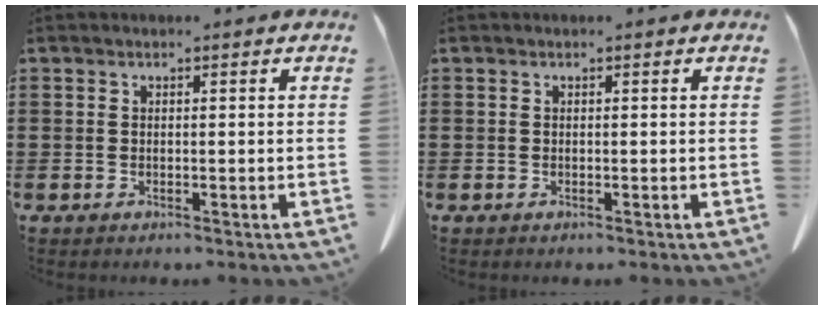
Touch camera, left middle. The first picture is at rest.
{"total": 0.0}